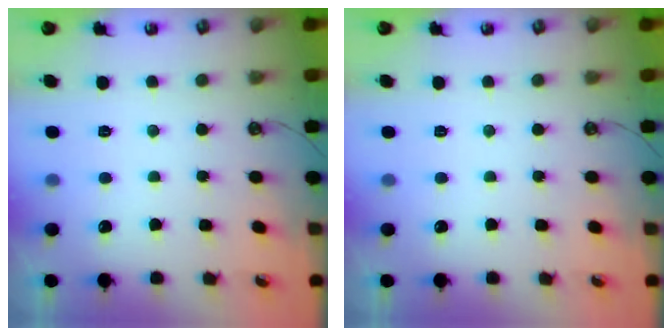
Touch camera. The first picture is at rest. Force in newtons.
{"total": 0.0}